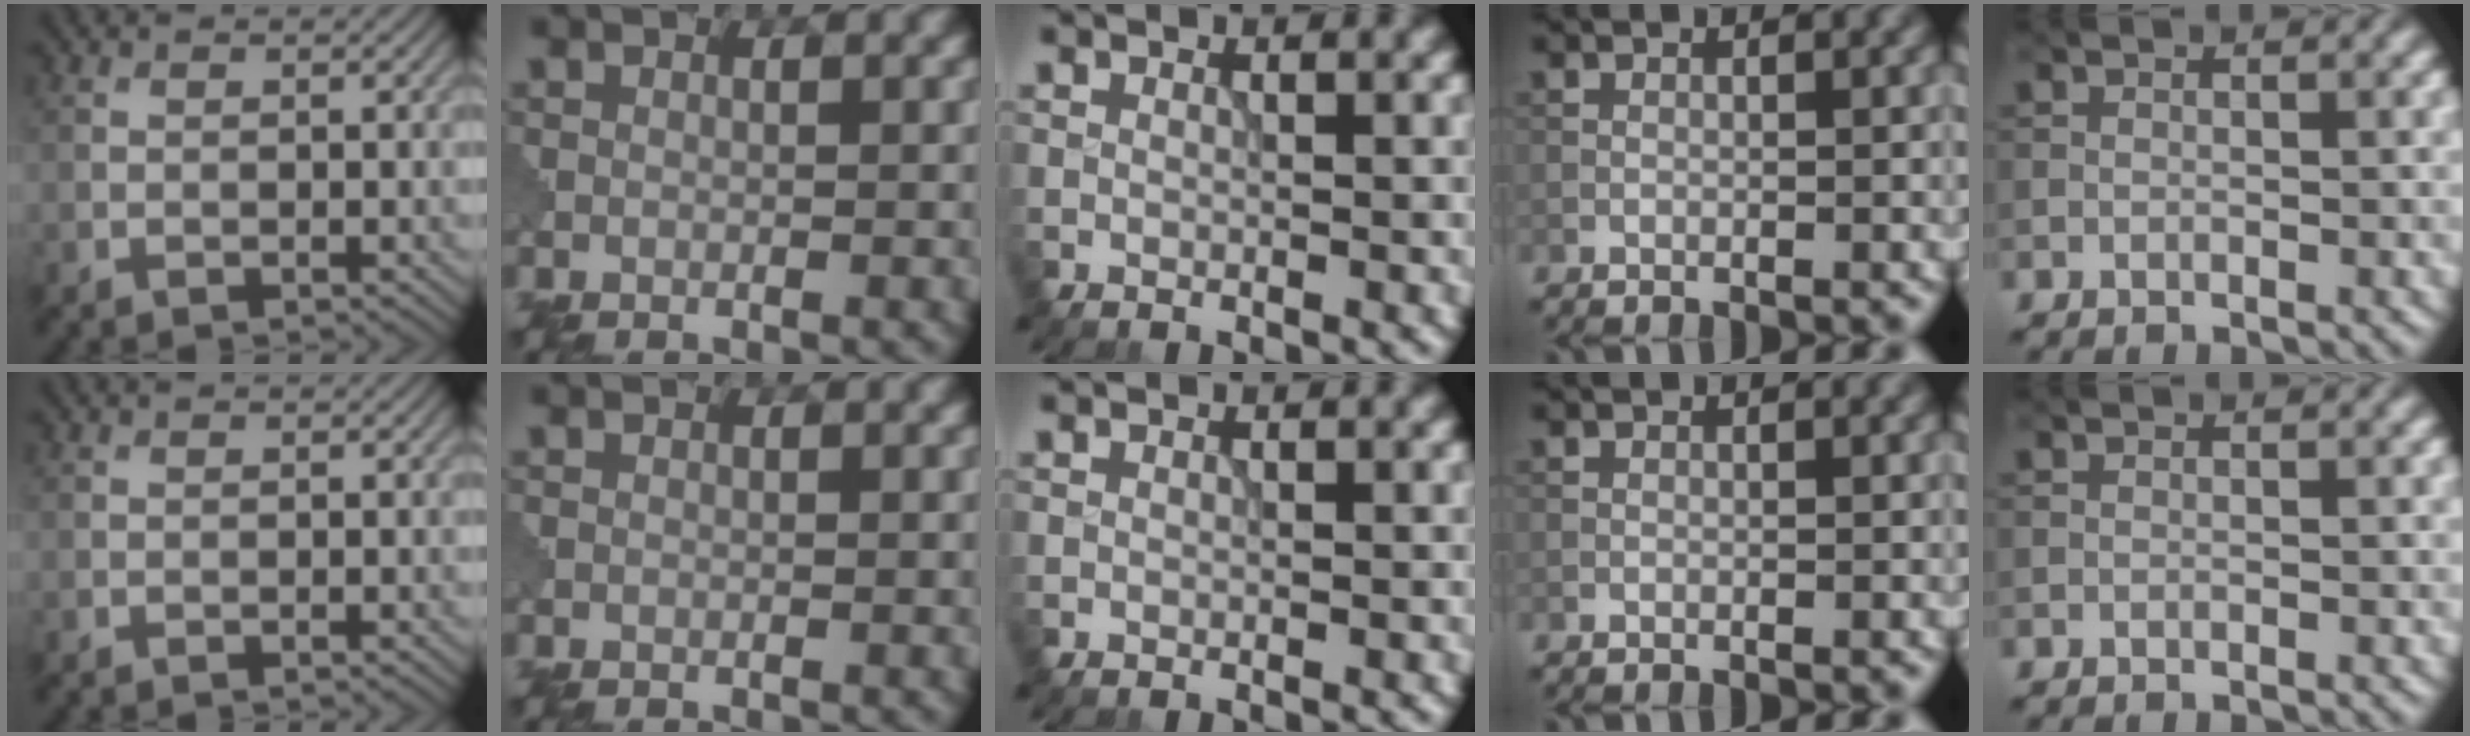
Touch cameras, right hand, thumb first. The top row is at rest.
{}